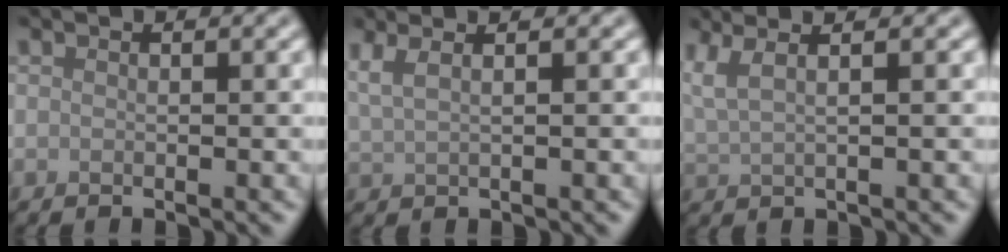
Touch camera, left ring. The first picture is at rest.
{"total": 3.8, "force": [2.3, 1.7, 2.5], "torque": [-0.033, 0.023, 0.019]}
{"total": 3.9, "force": [2.3, 1.5, 2.8], "torque": [-0.049, 0.026, 0.022]}